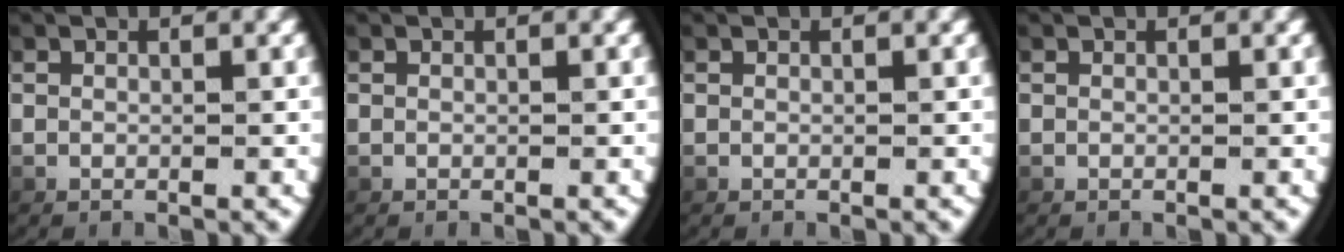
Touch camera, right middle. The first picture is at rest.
{"total": 0.0}
{"total": 0.0}
{"total": 0.0}